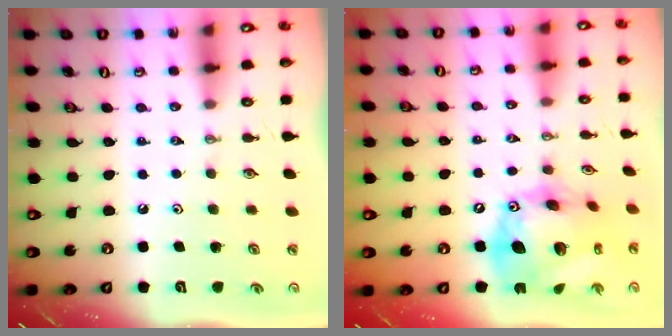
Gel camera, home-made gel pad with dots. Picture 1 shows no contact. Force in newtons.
{"total": 22.3, "press": 22.2, "slide": 2.4}